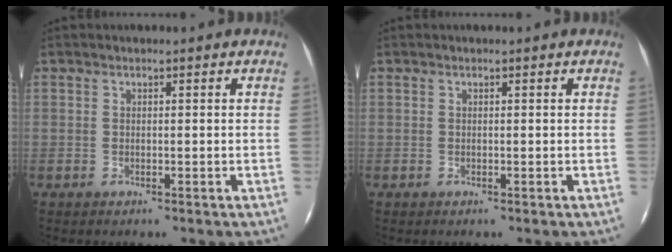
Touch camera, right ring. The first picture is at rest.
{"total": 0.0}